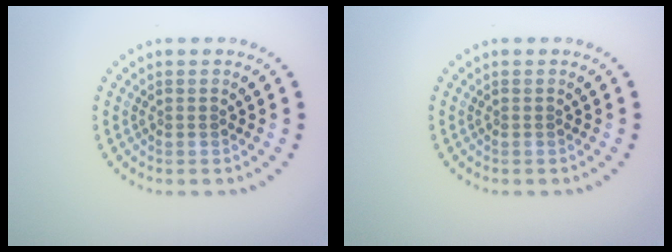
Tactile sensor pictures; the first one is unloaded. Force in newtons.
{"total": 0.0}